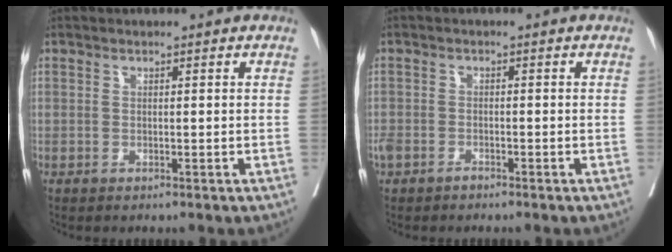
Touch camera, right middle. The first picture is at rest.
{"total": 3.3, "force": [-2.3, 1.9, 1.3], "torque": [-0.028, 0.001, -0.042]}